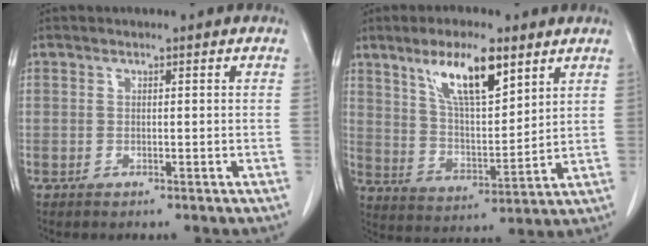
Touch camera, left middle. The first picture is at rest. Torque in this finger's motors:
{"motor_torque": [1.36, -0.78, 0.25, 0.17]}